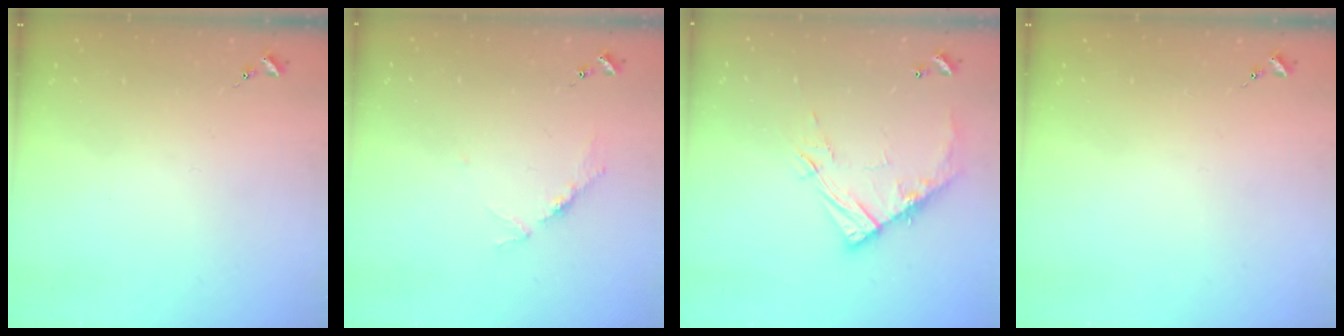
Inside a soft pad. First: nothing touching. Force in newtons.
{"total": 3.9, "press": 3.8, "slide": 0.5}
{"total": 12.4, "press": 12.3, "slide": 1.2}
{"total": 0.0}